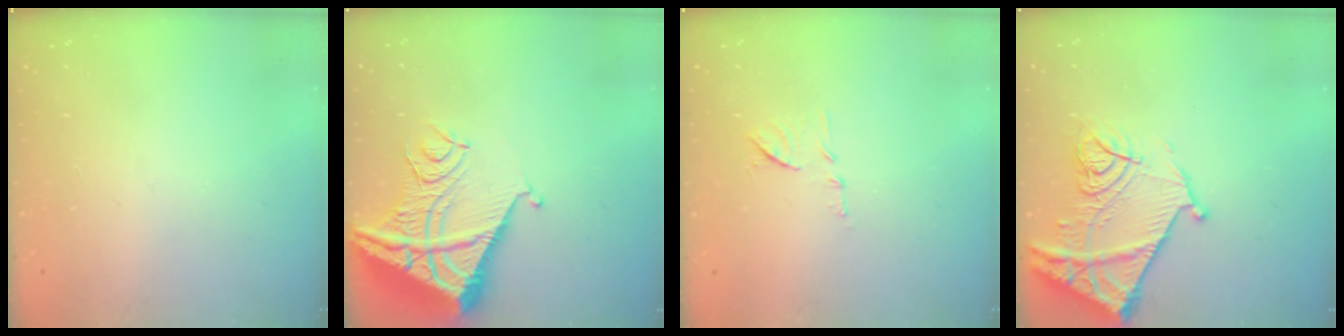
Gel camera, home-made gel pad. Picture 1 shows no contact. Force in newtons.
{"total": 15.2, "press": 15.1, "slide": 1.8}
{"total": 8.7, "press": 8.7, "slide": 0.3}
{"total": 15.3, "press": 15.3, "slide": 1.6}